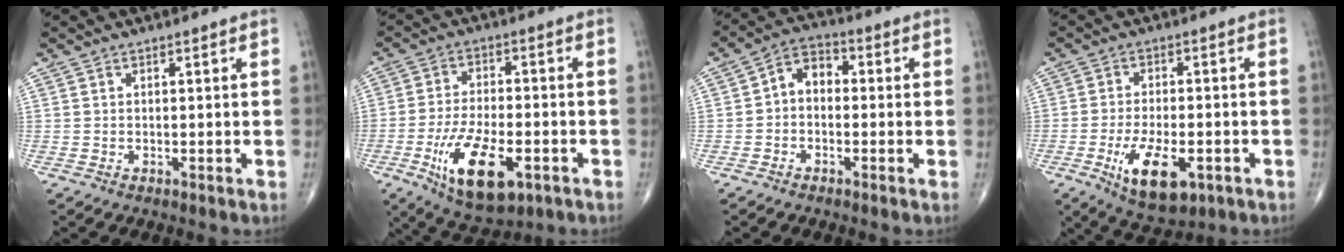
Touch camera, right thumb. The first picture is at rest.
{"total": 14.5, "force": [-5.6, 6.5, 11.8], "torque": [-0.204, 0.005, -0.086]}
{"total": 5.8, "force": [-0.3, 4.2, 4.0], "torque": [-0.045, 0.022, -0.023]}
{"total": 11.0, "force": [-4.2, 5.0, 8.9], "torque": [-0.145, 0.000, -0.059]}